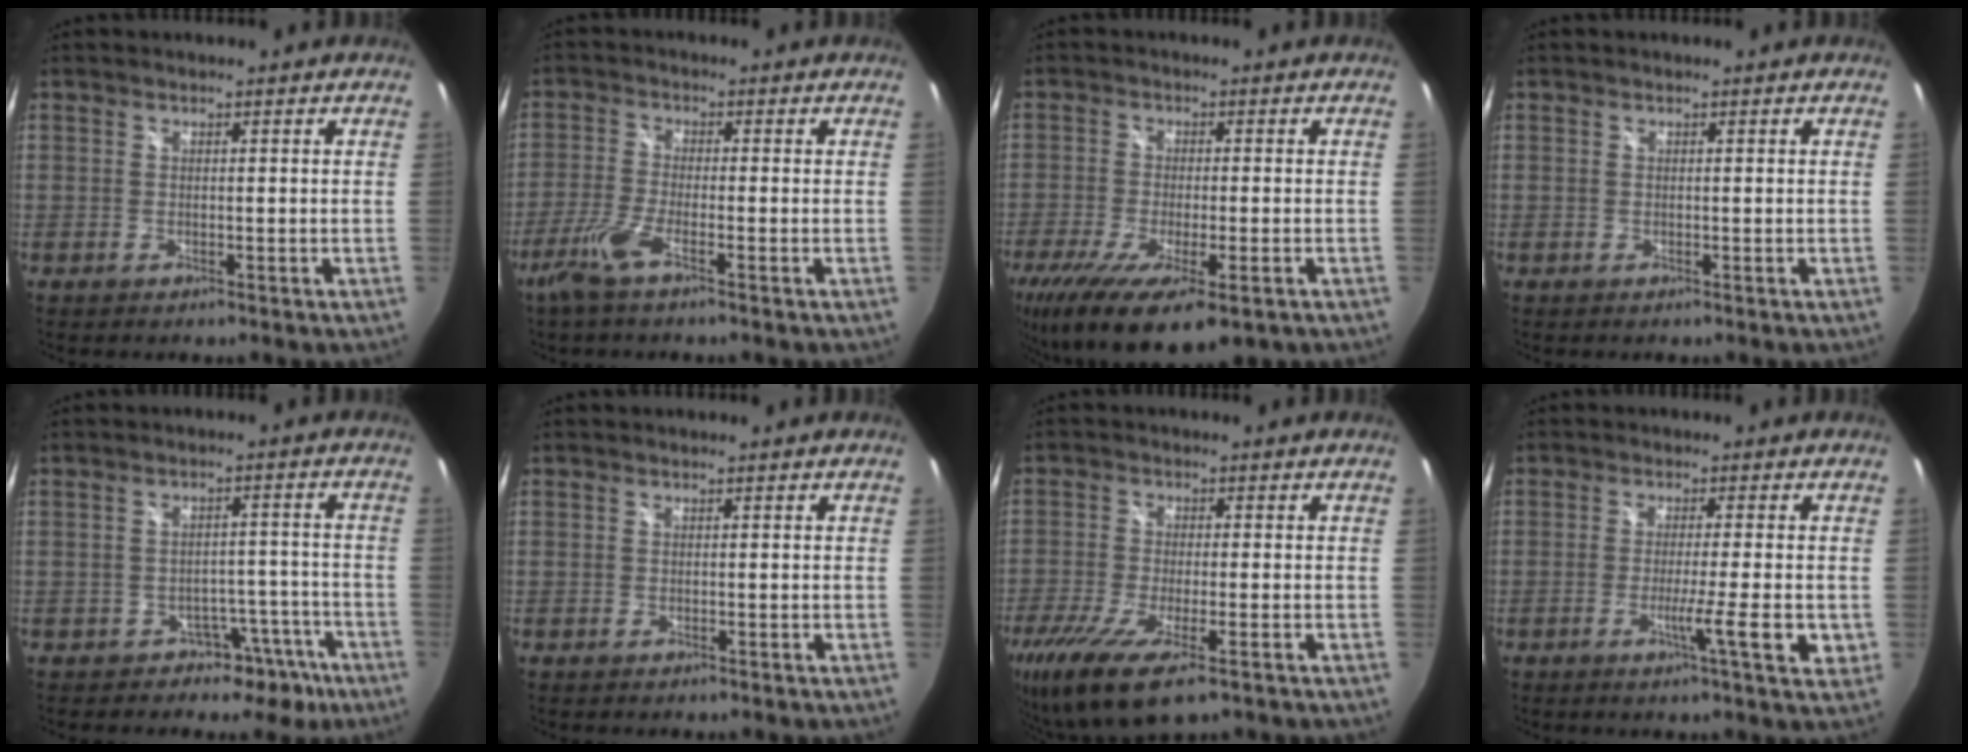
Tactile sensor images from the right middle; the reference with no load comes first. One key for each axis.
{"total": 5.7, "fx": -3.7, "fy": 0.3, "fz": 4.4, "tx": -0.110, "ty": -0.010, "tz": -0.074}
{"total": 16.8, "fx": -9.6, "fy": 5.3, "fz": 12.7, "tx": -0.255, "ty": -0.067, "tz": -0.148}
{"total": 0.0}
{"total": 5.9, "fx": -3.9, "fy": 4.2, "fz": 1.4, "tx": -0.013, "ty": 0.038, "tz": -0.037}
{"total": 0.0}
{"total": 14.1, "fx": -8.0, "fy": 4.1, "fz": 10.9, "tx": -0.234, "ty": -0.060, "tz": -0.140}
{"total": 6.2, "fx": -1.5, "fy": -0.5, "fz": 6.0, "tx": -0.092, "ty": -0.012, "tz": -0.026}